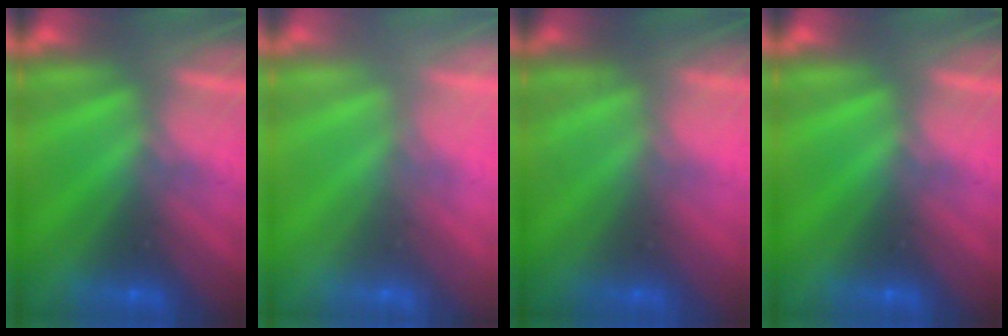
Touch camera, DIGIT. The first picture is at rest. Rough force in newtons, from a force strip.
{"total": 2.1}
{"total": 2.3}
{"total": 0.0}